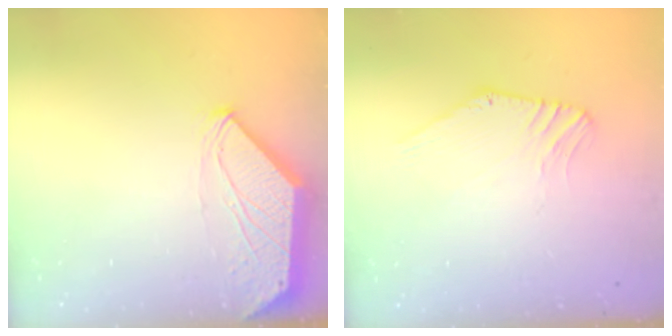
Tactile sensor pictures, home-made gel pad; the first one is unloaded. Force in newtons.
{"total": 0.5, "press": 0.5, "slide": 0.3}